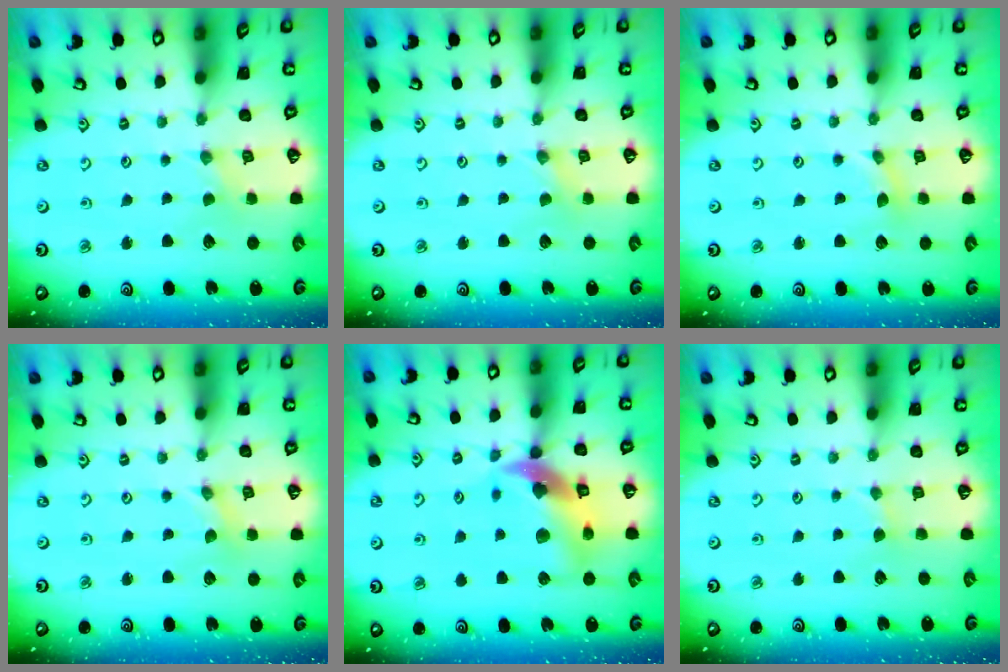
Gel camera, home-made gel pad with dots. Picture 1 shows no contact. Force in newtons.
{"total": 0.0}
{"total": 2.9, "press": 2.8, "slide": 0.4}
{"total": 0.0}
{"total": 13.1, "press": 13.0, "slide": 1.7}
{"total": 1.5, "press": 1.5, "slide": 0.2}